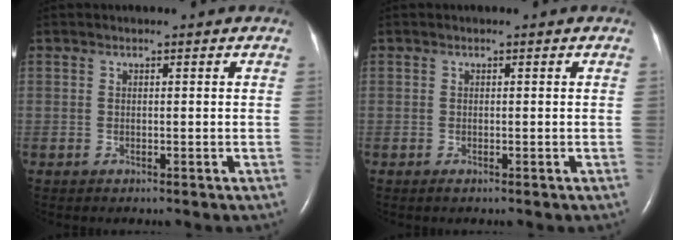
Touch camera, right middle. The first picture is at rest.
{"total": 0.0}